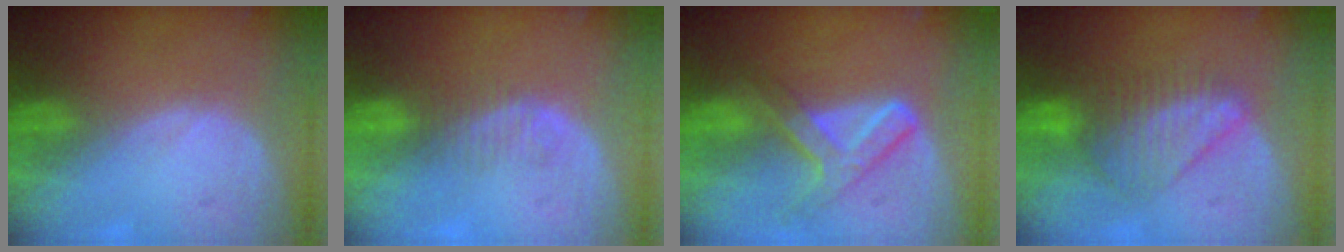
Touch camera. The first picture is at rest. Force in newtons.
{"total": 2.2, "press": 2.0, "slide": 0.9}
{"total": 7.2, "press": 6.0, "slide": 4.0}
{"total": 6.7, "press": 6.6, "slide": 1.3}